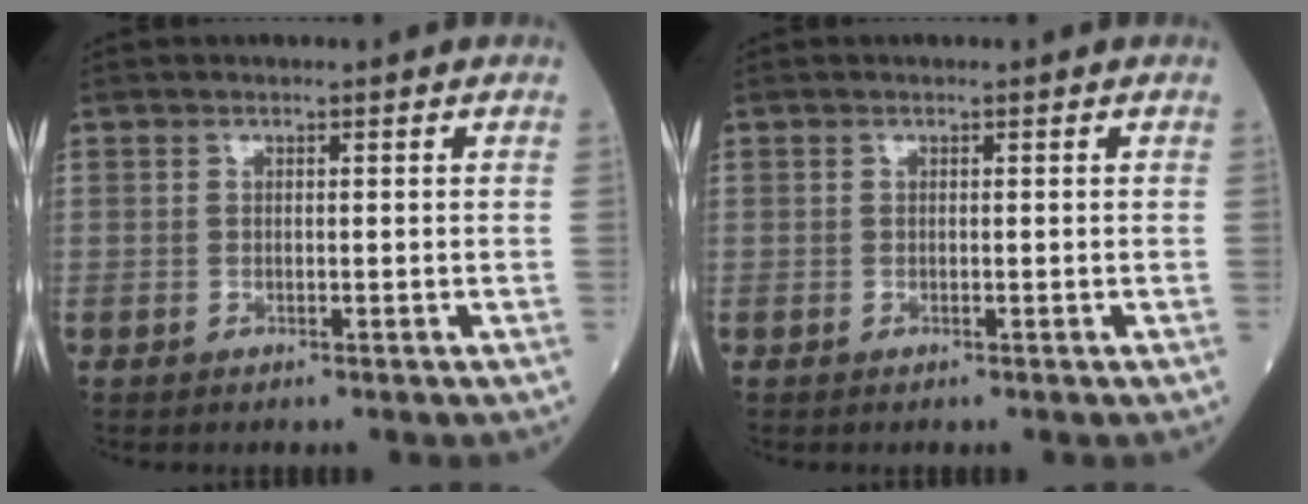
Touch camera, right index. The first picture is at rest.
{"total": 0.0}